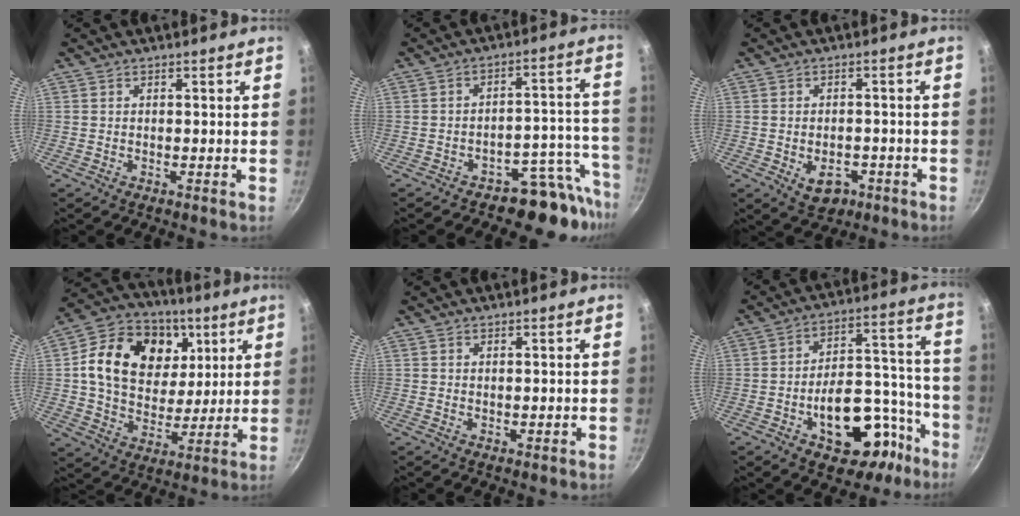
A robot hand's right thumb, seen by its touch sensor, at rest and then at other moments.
{"total": 10.2, "force": [-8.4, 4.8, 3.5], "torque": [0.032, 0.095, -0.120]}
{"total": 5.9, "force": [-2.3, 4.1, 3.6], "torque": [-0.032, 0.012, -0.022]}
{"total": 20.8, "force": [6.2, 15.5, 12.4], "torque": [-0.189, -0.010, 0.098]}
{"total": 0.6, "force": [0.3, 0.2, 0.4], "torque": [-0.001, -0.011, 0.002]}
{"total": 20.7, "force": [-9.6, 11.9, 13.9], "torque": [-0.142, 0.082, -0.126]}